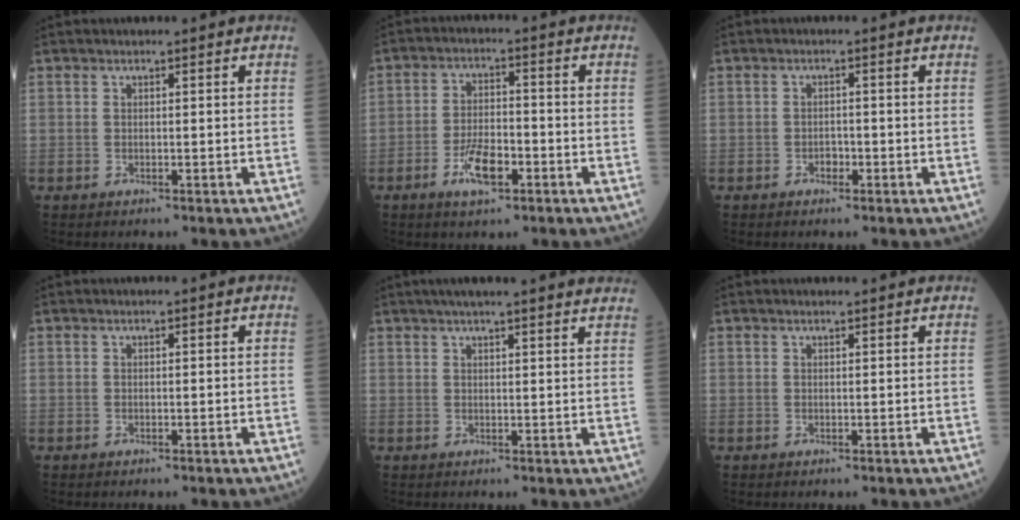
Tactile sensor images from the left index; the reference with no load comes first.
{"total": 6.0, "force": [-3.0, 2.1, 4.8], "torque": [-0.098, -0.002, -0.055]}
{"total": 1.3, "force": [-0.7, 0.8, 0.7], "torque": [-0.009, 0.004, -0.012]}
{"total": 0.0}
{"total": 15.1, "force": [13.4, 0.7, 6.9], "torque": [-0.094, 0.027, 0.158]}
{"total": 1.3, "force": [1.2, 0.0, 0.2], "torque": [-0.009, 0.005, 0.017]}